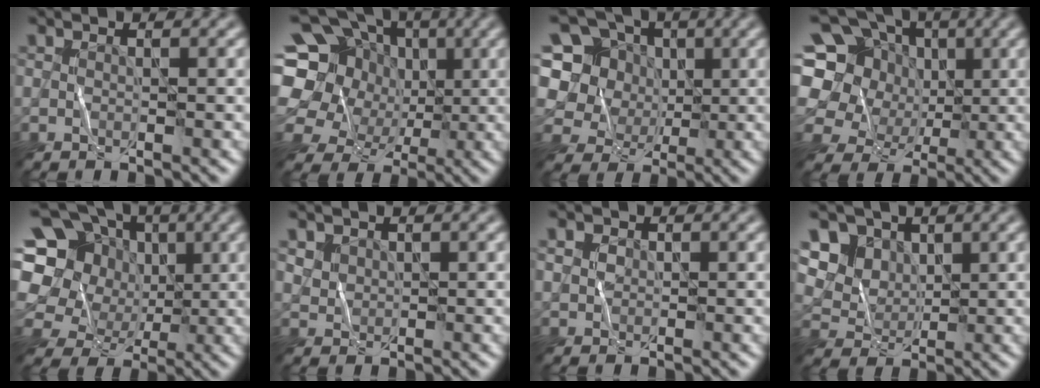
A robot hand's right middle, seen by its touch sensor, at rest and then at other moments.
{"total": 17.6, "force": [1.2, 16.0, 7.3], "torque": [-0.165, 0.030, -0.008]}
{"total": 10.1, "force": [1.5, 9.3, 3.7], "torque": [-0.117, 0.046, -0.002]}
{"total": 14.4, "force": [1.2, 13.1, 6.0], "torque": [-0.161, 0.035, 0.002]}
{"total": 16.7, "force": [1.3, 15.2, 6.8], "torque": [-0.173, 0.031, 0.001]}
{"total": 1.4, "force": [0.9, 1.1, 0.3], "torque": [-0.015, -0.006, 0.028]}
{"total": 1.0, "force": [0.3, 0.9, 0.3], "torque": [-0.006, 0.002, 0.006]}
{"total": 8.6, "force": [3.8, 6.8, 3.7], "torque": [-0.092, 0.015, 0.060]}